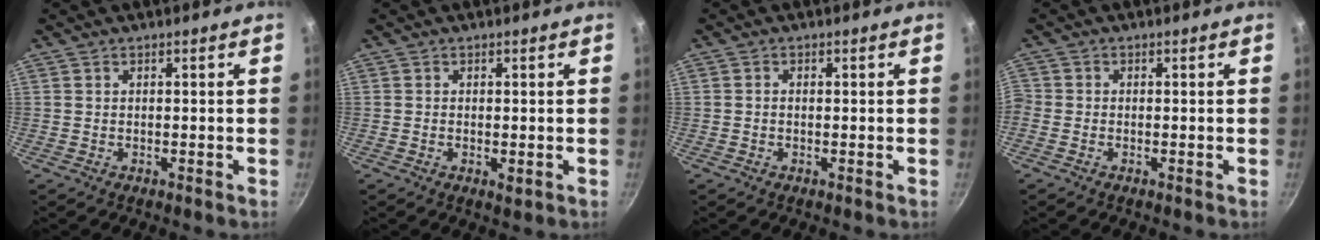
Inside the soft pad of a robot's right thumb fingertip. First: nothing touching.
{"total": 1.4, "force": [-0.2, 0.7, 1.2], "torque": [-0.020, -0.005, -0.003]}
{"total": 0.8, "force": [-0.1, 0.6, 0.5], "torque": [-0.010, 0.004, -0.003]}
{"total": 1.4, "force": [-0.7, 1.1, 0.5], "torque": [-0.013, 0.003, -0.021]}